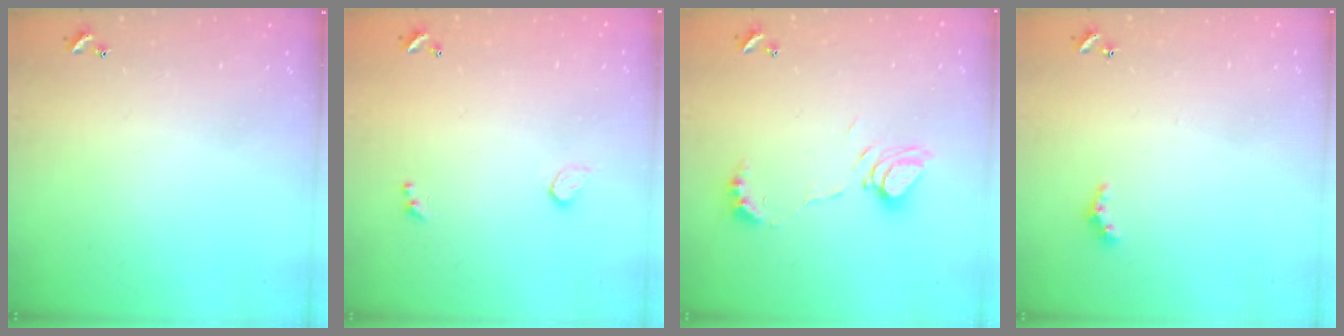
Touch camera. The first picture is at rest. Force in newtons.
{"total": 0.8, "press": 0.6, "slide": 0.4}
{"total": 8.0, "press": 7.9, "slide": 0.9}
{"total": 2.4, "press": 2.3, "slide": 0.5}